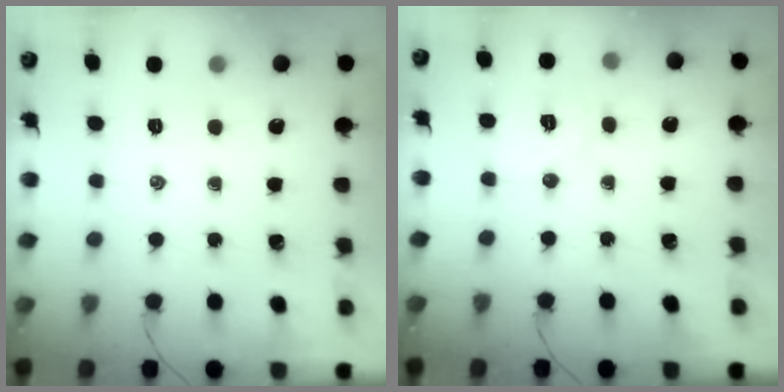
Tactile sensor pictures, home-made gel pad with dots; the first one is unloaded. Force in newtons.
{"total": 5.7, "press": 5.6, "slide": 0.9}